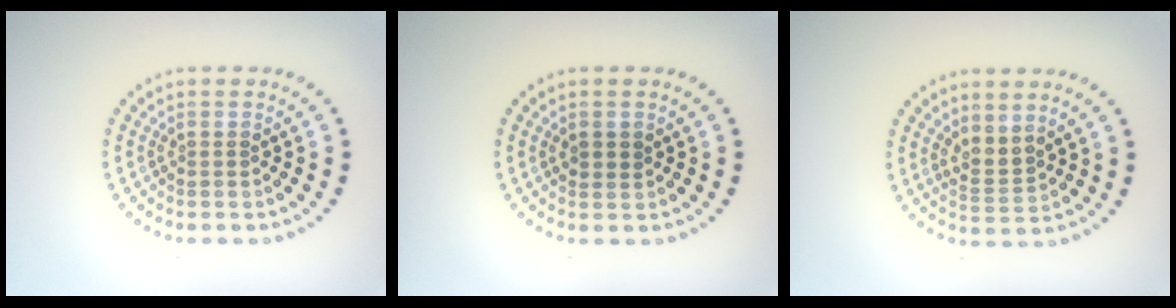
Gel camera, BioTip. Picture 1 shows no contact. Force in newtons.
{"total": 1.3, "press": 1.2, "slide": 0.4}
{"total": 2.1, "press": 1.6, "slide": 1.4}